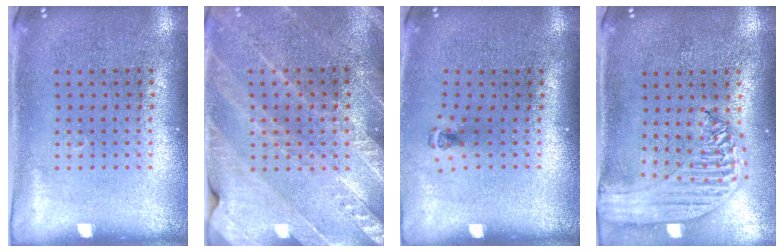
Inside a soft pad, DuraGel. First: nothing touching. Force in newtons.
{"total": 2.6, "press": 2.5, "slide": 0.7}
{"total": 0.5, "press": 0.4, "slide": 0.4}
{"total": 1.8, "press": 1.7, "slide": 0.6}